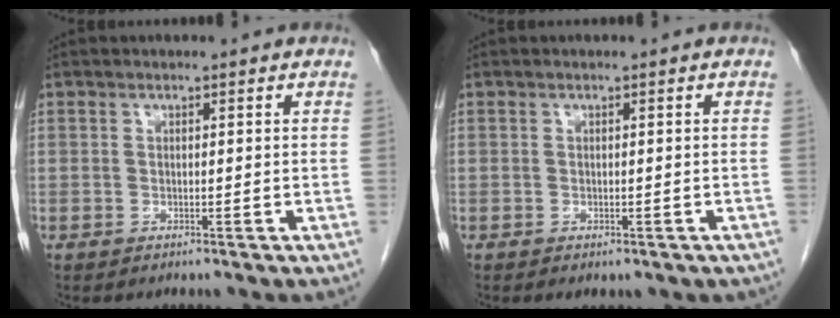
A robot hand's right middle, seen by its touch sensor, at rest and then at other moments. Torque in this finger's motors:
{"motor_torque": [0.07, 0.03, 0.01, 0.01]}